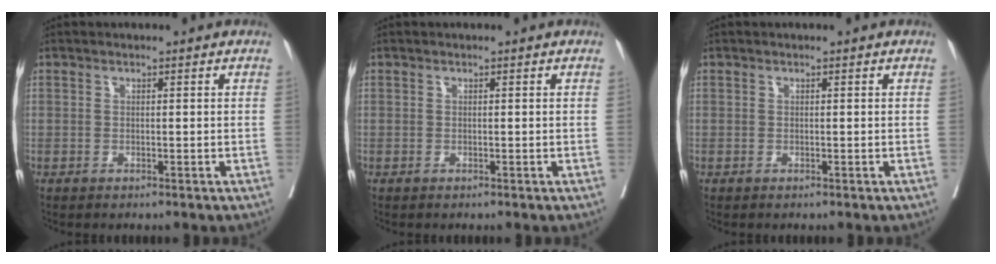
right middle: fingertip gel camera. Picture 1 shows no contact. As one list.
[{"total": 0.0}, {"total": 0.0}]